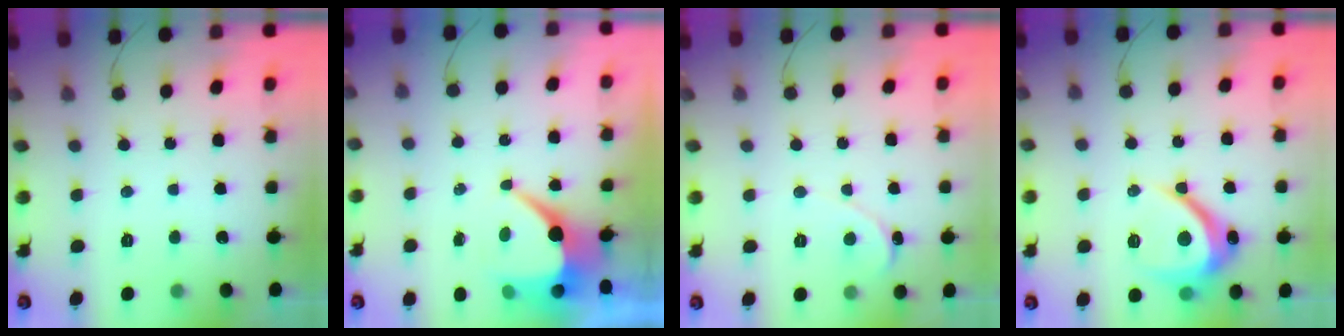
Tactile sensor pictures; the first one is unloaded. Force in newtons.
{"total": 8.7, "press": 8.7, "slide": 0.8}
{"total": 0.6, "press": 0.6, "slide": 0.1}
{"total": 10.5, "press": 10.5, "slide": 0.7}